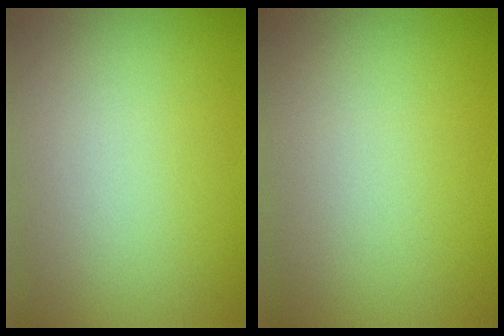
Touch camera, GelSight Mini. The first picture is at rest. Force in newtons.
{"total": 0.0}